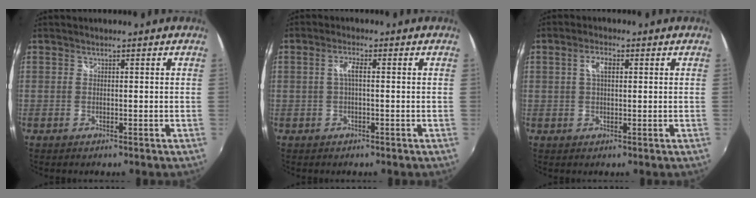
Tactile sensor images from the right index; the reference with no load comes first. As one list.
[{"total": 2.6, "force": [0.0, 0.5, 2.5], "torque": [-0.051, 0.006, 0.000]}, {"total": 3.4, "force": [0.8, 1.6, 2.9], "torque": [-0.055, 0.008, 0.015]}]